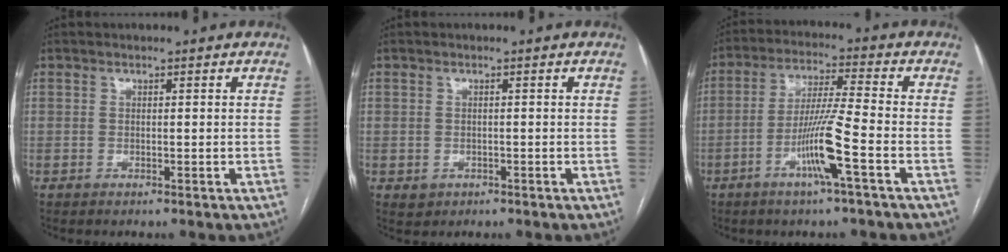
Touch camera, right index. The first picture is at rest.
{"total": 1.8, "force": [-0.5, 1.7, 0.3], "torque": [-0.001, 0.003, 0.000]}
{"total": 9.3, "force": [-3.9, -0.8, 8.4], "torque": [-0.165, -0.004, -0.076]}